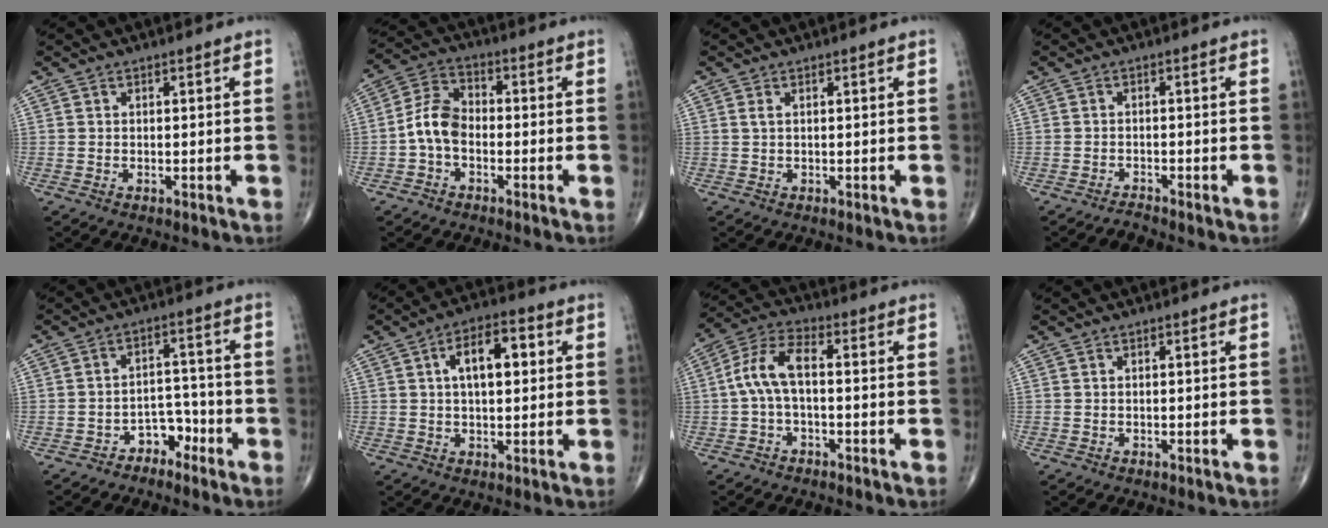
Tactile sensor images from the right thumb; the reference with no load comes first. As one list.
[{"total": 7.2, "force": [-1.8, 4.7, 5.1], "torque": [-0.091, 0.029, -0.049]}, {"total": 0.8, "force": [0.3, 0.3, 0.7], "torque": [-0.018, 0.005, 0.007]}, {"total": 1.4, "force": [-1.4, -0.1, -0.1], "torque": [-0.001, 0.002, -0.026]}, {"total": 4.7, "force": [-3.3, 3.1, 1.4], "torque": [0.011, 0.038, -0.056]}, {"total": 9.2, "force": [2.1, 4.5, 7.7], "torque": [-0.106, 0.015, 0.027]}, {"total": 7.9, "force": [-0.4, 3.6, 7.0], "torque": [-0.146, 0.031, -0.017]}, {"total": 0.0}]